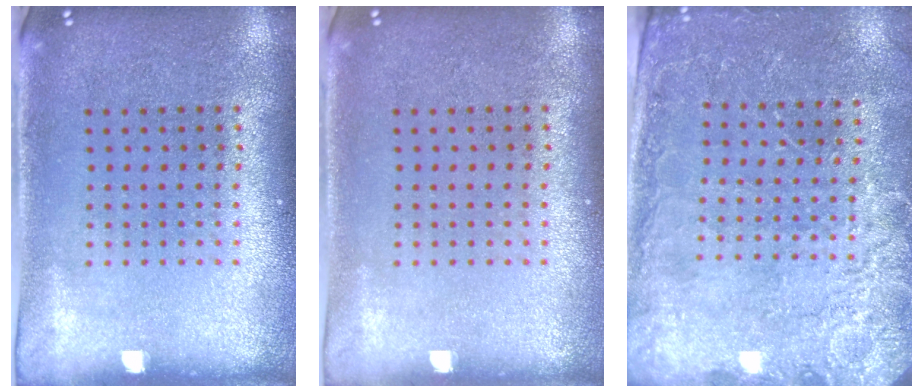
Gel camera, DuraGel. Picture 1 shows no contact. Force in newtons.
{"total": 0.0}
{"total": 2.6, "press": 2.6, "slide": 0.3}